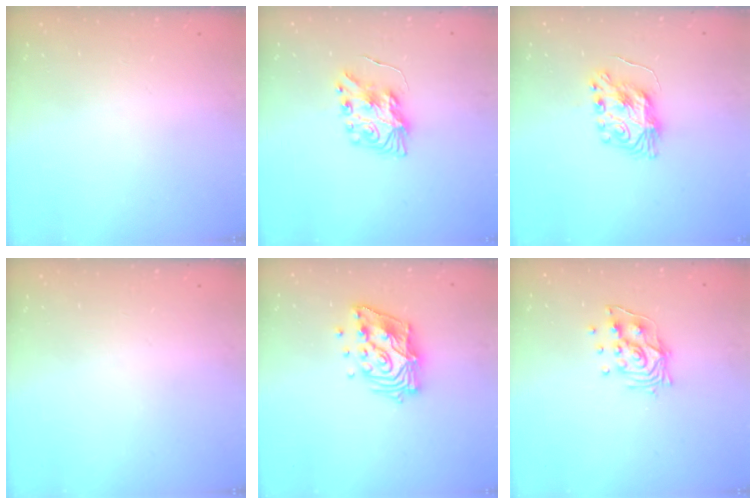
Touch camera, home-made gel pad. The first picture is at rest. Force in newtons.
{"total": 8.7, "press": 8.7, "slide": 0.3}
{"total": 8.6, "press": 8.6, "slide": 0.5}
{"total": 0.0}
{"total": 13.9, "press": 13.8, "slide": 1.5}
{"total": 11.1, "press": 11.1, "slide": 1.4}